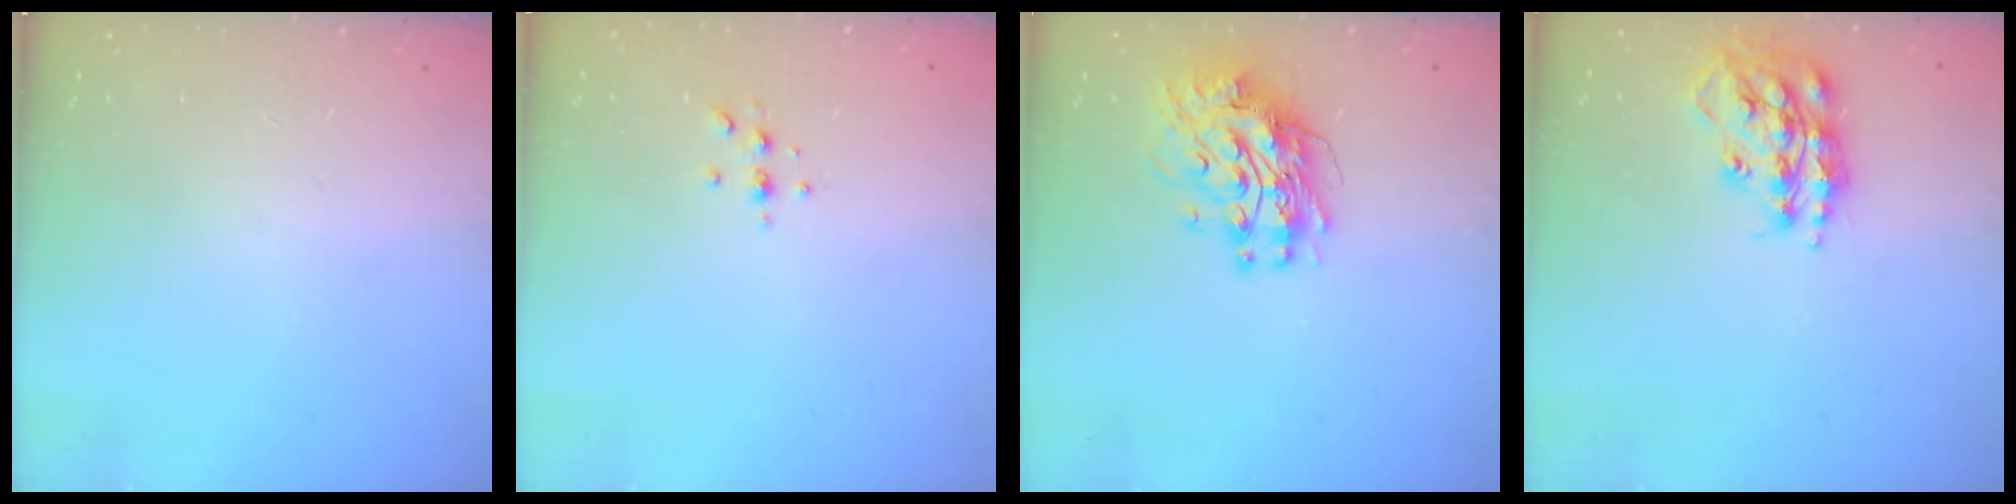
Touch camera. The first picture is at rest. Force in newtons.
{"total": 3.7, "press": 3.3, "slide": 1.6}
{"total": 11.2, "press": 11.2, "slide": 0.9}
{"total": 15.5, "press": 15.4, "slide": 1.3}